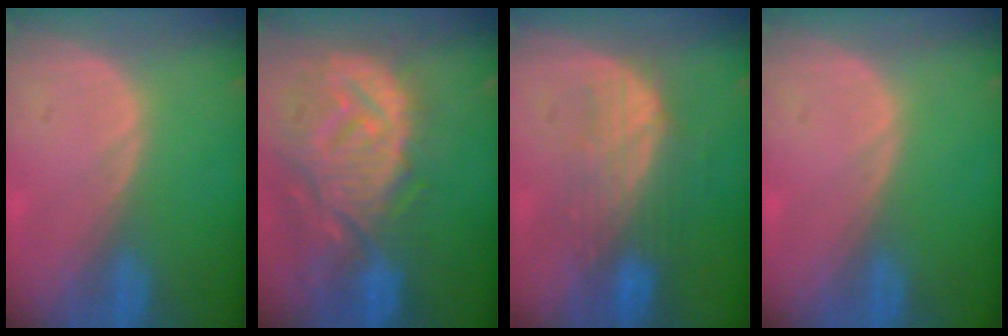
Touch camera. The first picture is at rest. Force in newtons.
{"total": 13.4, "press": 11.7, "slide": 6.6}
{"total": 7.2, "press": 7.0, "slide": 1.5}
{"total": 0.0}